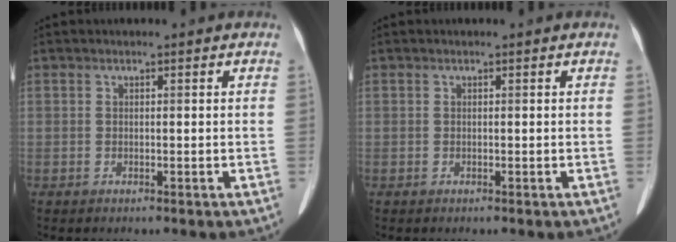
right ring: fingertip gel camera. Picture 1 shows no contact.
{"total": 0.0}